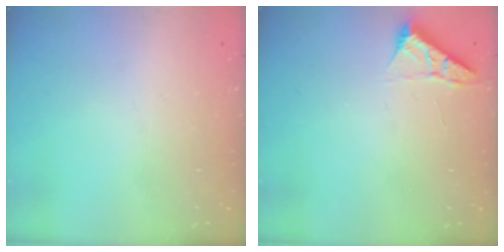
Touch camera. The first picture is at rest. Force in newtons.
{"total": 4.0, "press": 4.0, "slide": 0.5}